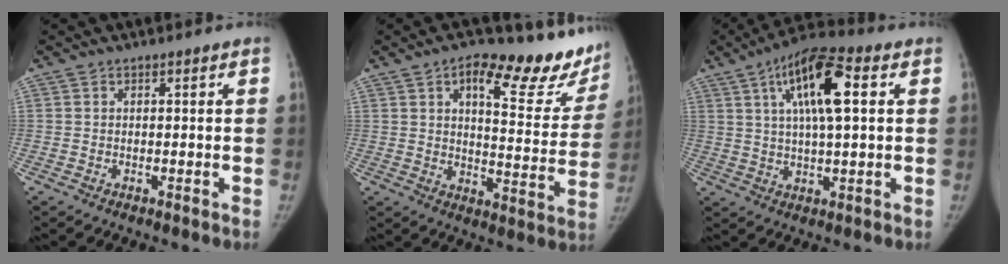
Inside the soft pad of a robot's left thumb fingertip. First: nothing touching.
{"total": 20.9, "force": [13.9, 7.7, 13.5], "torque": [-0.127, -0.072, 0.176]}
{"total": 14.0, "force": [4.5, 4.5, 12.4], "torque": [-0.215, 0.007, 0.068]}